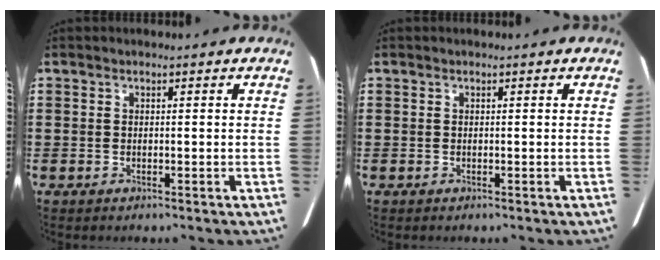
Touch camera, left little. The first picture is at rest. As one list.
[{"total": 0.0}]